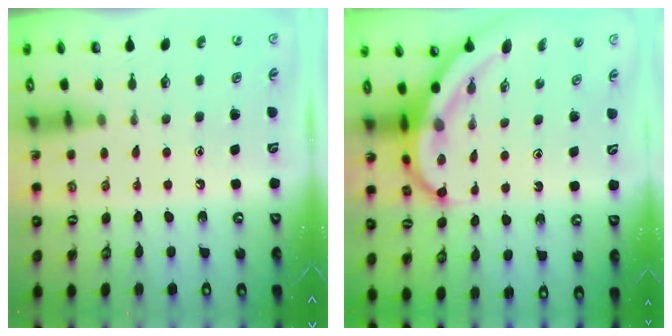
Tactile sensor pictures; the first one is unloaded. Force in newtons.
{"total": 7.6, "press": 7.4, "slide": 1.5}